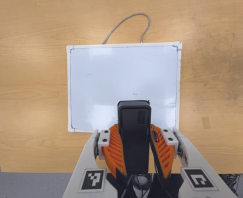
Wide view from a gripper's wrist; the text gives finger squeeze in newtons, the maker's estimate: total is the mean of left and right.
{"total": 9.6, "left": 8.0, "right": 11.3}